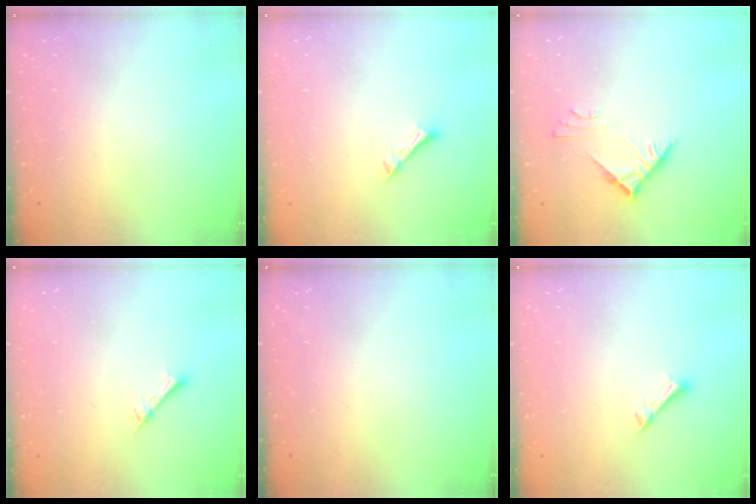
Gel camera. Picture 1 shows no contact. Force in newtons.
{"total": 2.2, "press": 2.1, "slide": 0.4}
{"total": 5.2, "press": 5.2, "slide": 0.5}
{"total": 2.3, "press": 2.3, "slide": 0.3}
{"total": 0.0}
{"total": 2.2, "press": 2.1, "slide": 0.4}